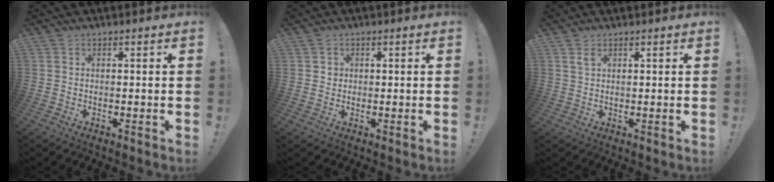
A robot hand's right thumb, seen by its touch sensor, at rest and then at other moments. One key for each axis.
{"total": 1.9, "fx": 0.2, "fy": 1.9, "fz": 0.3, "tx": 0.006, "ty": -0.002, "tz": 0.002}
{"total": 2.1, "fx": 1.3, "fy": 1.0, "fz": 1.4, "tx": -0.020, "ty": -0.002, "tz": 0.023}